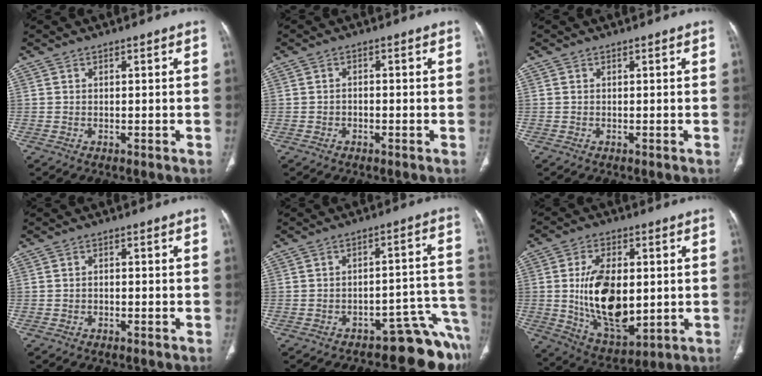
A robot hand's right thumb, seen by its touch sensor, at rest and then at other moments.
{"total": 1.2, "force": [-0.5, 0.9, 0.5], "torque": [-0.003, 0.005, -0.010]}
{"total": 0.0}
{"total": 0.8, "force": [-0.4, 0.7, 0.4], "torque": [-0.003, 0.003, -0.008]}
{"total": 10.4, "force": [-9.0, 4.0, 3.5], "torque": [0.014, 0.108, -0.117]}
{"total": 17.3, "force": [0.2, 9.6, 14.4], "torque": [-0.234, -0.017, 0.020]}